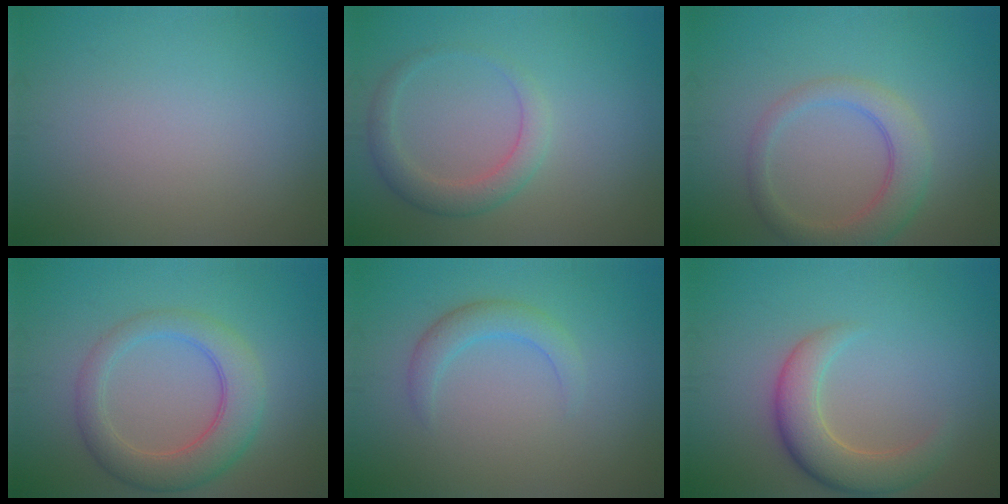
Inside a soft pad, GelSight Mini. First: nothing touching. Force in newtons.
{"total": 2.8, "press": 2.8, "slide": 0.3}
{"total": 4.1, "press": 4.0, "slide": 0.3}
{"total": 5.3, "press": 5.3, "slide": 0.2}
{"total": 2.3, "press": 2.3, "slide": 0.1}
{"total": 4.8, "press": 4.8, "slide": 0.4}